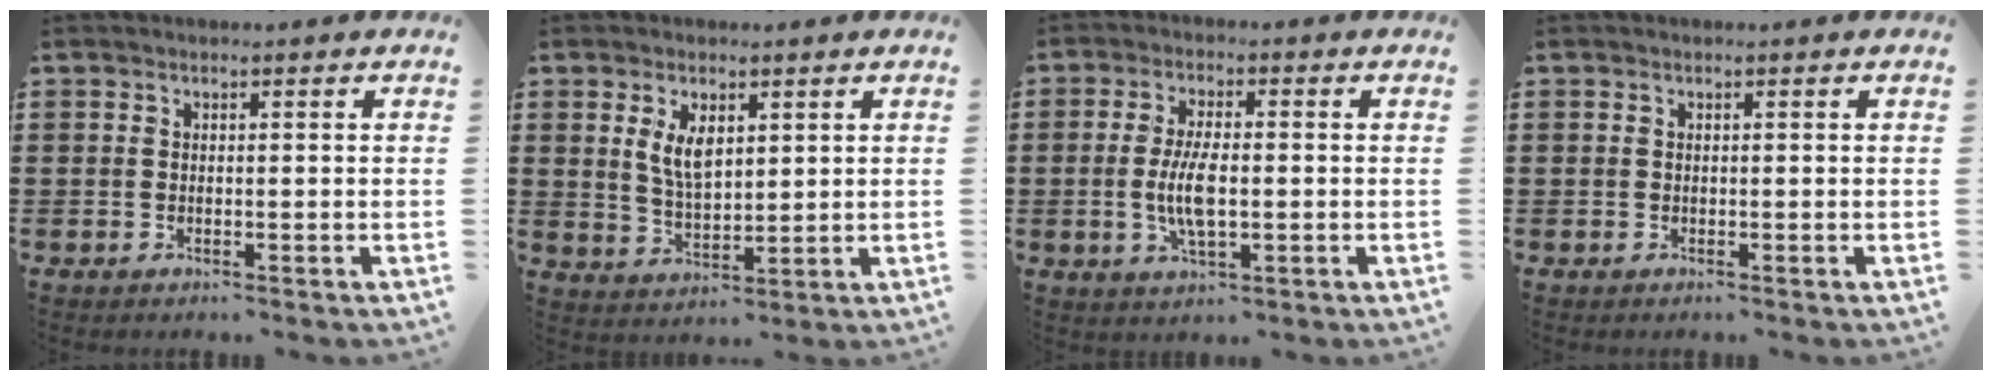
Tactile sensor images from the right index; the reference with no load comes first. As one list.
[{"total": 4.9, "force": [2.0, 2.3, 3.9], "torque": [-0.075, 0.003, 0.033]}, {"total": 6.3, "force": [-0.6, 2.3, 5.8], "torque": [-0.127, -0.004, -0.018]}, {"total": 0.0}]